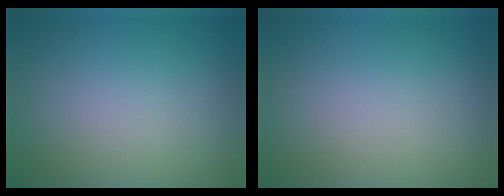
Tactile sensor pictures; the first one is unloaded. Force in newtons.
{"total": 0.0}